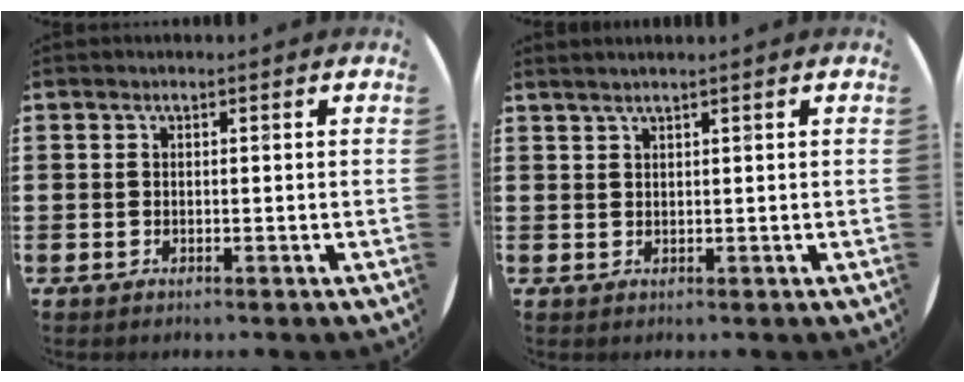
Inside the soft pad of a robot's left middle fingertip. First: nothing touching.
{"total": 1.0, "force": [0.9, -0.2, 0.3], "torque": [-0.002, 0.000, 0.017]}